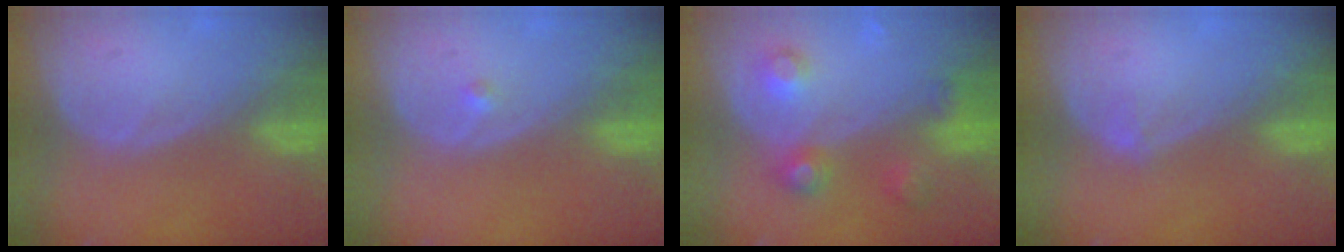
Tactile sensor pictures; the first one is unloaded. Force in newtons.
{"total": 0.7, "press": 0.5, "slide": 0.4}
{"total": 5.3, "press": 5.3, "slide": 0.3}
{"total": 0.8, "press": 0.6, "slide": 0.5}